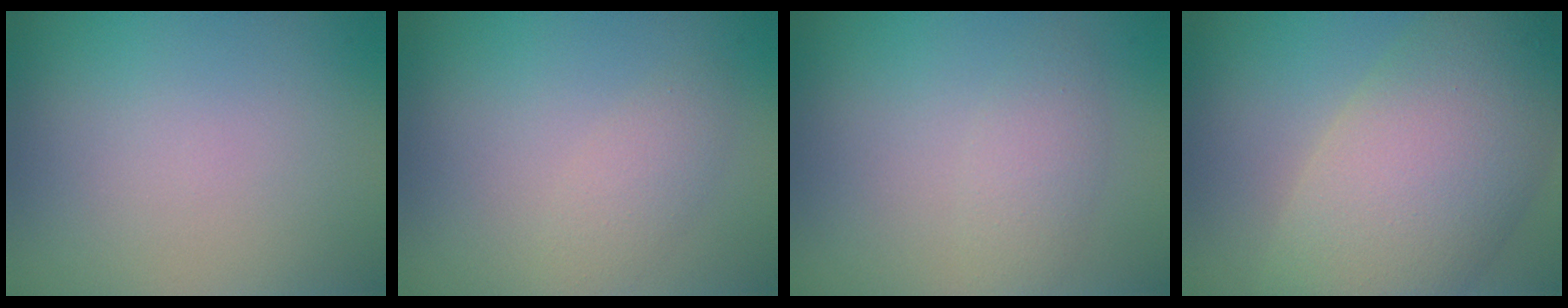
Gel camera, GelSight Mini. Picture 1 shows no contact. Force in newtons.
{"total": 1.9, "press": 1.9, "slide": 0.1}
{"total": 2.1, "press": 2.1, "slide": 0.1}
{"total": 11.8, "press": 11.8, "slide": 0.8}